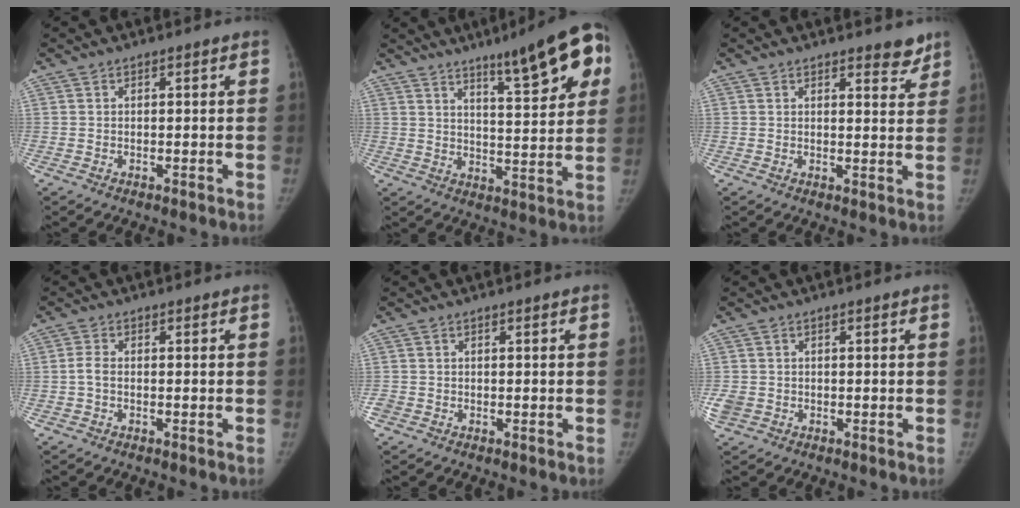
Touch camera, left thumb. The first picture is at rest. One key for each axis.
{"total": 15.0, "fx": 7.9, "fy": 3.1, "fz": 12.4, "tx": -0.144, "ty": -0.029, "tz": 0.112}
{"total": 3.3, "fx": 2.8, "fy": 1.2, "fz": 1.3, "tx": 0.005, "ty": -0.020, "tz": 0.034}
{"total": 1.8, "fx": -0.5, "fy": 1.1, "fz": 1.4, "tx": -0.028, "ty": 0.002, "tz": -0.013}
{"total": 1.4, "fx": -0.6, "fy": 1.2, "fz": 0.4, "tx": -0.007, "ty": 0.001, "tz": -0.013}
{"total": 3.0, "fx": -1.0, "fy": 2.6, "fz": 1.2, "tx": -0.029, "ty": 0.004, "tz": -0.015}